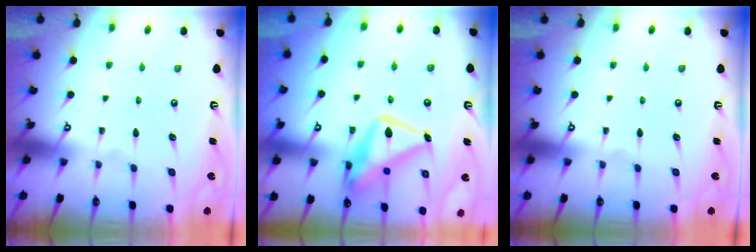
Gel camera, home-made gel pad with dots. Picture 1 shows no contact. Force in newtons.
{"total": 17.1, "press": 17.0, "slide": 1.7}
{"total": 0.0}